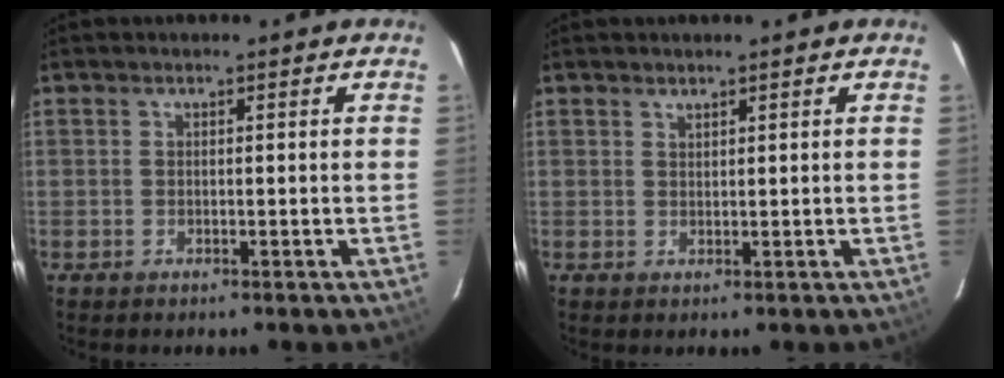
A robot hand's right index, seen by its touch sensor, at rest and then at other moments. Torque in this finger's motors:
{"motor_torque": [-0.19, 0.09, -0.06, 0.00]}